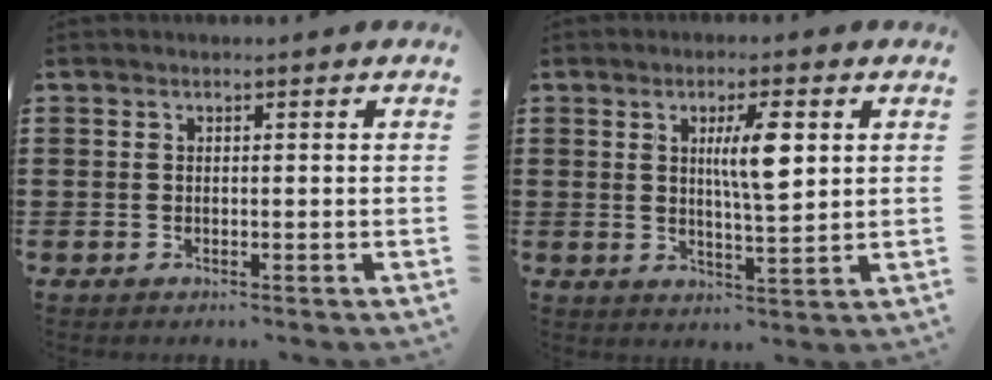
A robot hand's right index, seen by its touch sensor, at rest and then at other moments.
{"total": 6.7, "force": [2.0, 1.4, 6.2], "torque": [-0.109, 0.000, 0.026]}